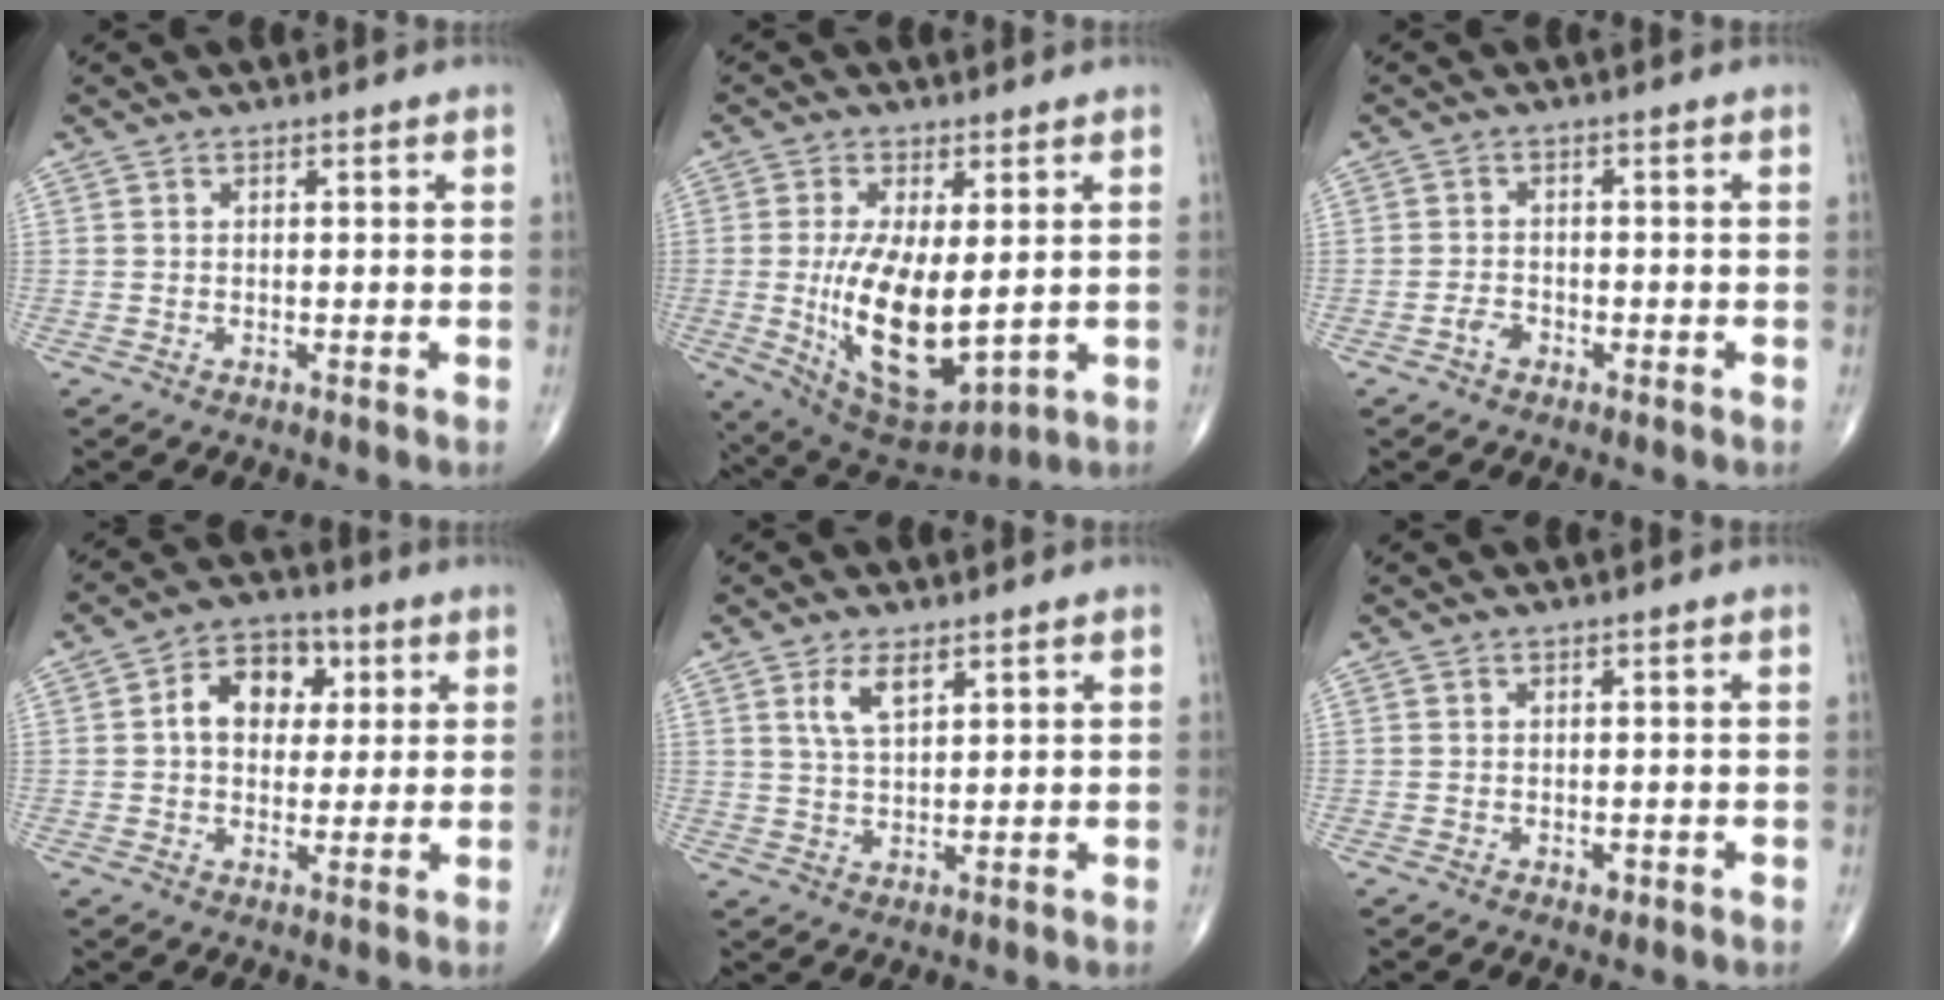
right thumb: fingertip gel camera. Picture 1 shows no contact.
{"total": 15.3, "force": [-0.7, 6.7, 13.8], "torque": [-0.237, -0.025, 0.011]}
{"total": 2.1, "force": [-1.3, 1.3, 0.9], "torque": [-0.013, 0.010, -0.025]}
{"total": 9.7, "force": [2.1, 7.1, 6.3], "torque": [-0.064, 0.010, 0.025]}
{"total": 4.8, "force": [2.5, 1.9, 3.6], "torque": [-0.067, -0.012, 0.052]}
{"total": 0.9, "force": [-0.4, 0.6, 0.5], "torque": [-0.006, 0.000, -0.006]}